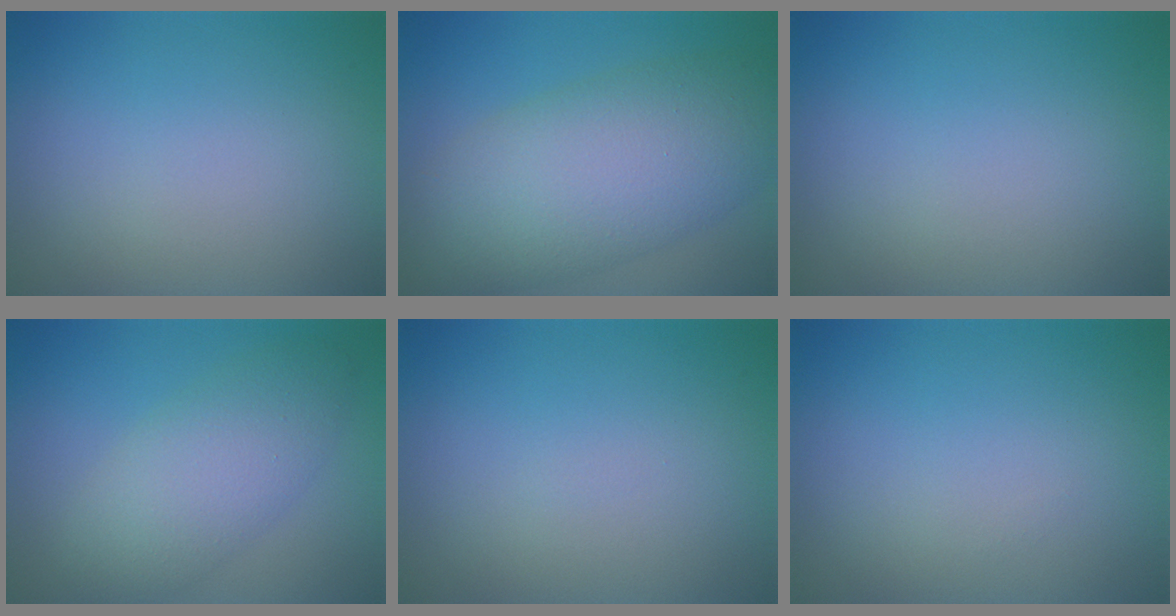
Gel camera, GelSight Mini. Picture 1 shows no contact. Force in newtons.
{"total": 9.9, "press": 9.9, "slide": 0.3}
{"total": 0.0}
{"total": 5.5, "press": 5.5, "slide": 0.3}
{"total": 0.0}
{"total": 0.0}